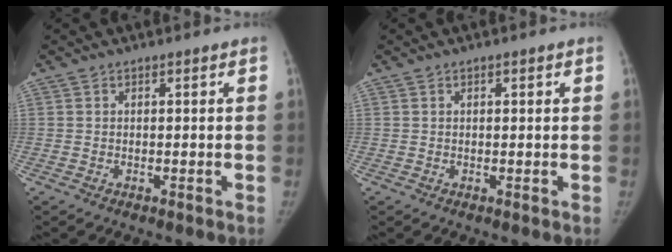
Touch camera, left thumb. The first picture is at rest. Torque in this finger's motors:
{"motor_torque": [-0.21, -0.05, -0.49, 0.20, -0.04]}